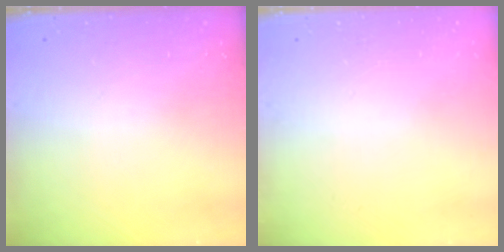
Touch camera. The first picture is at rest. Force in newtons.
{"total": 0.0}